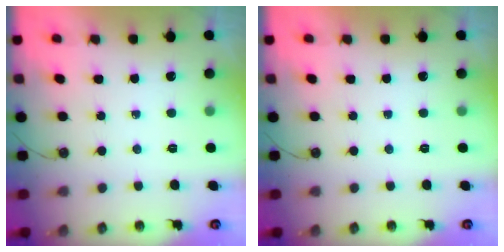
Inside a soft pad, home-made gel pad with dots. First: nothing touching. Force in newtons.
{"total": 0.0}